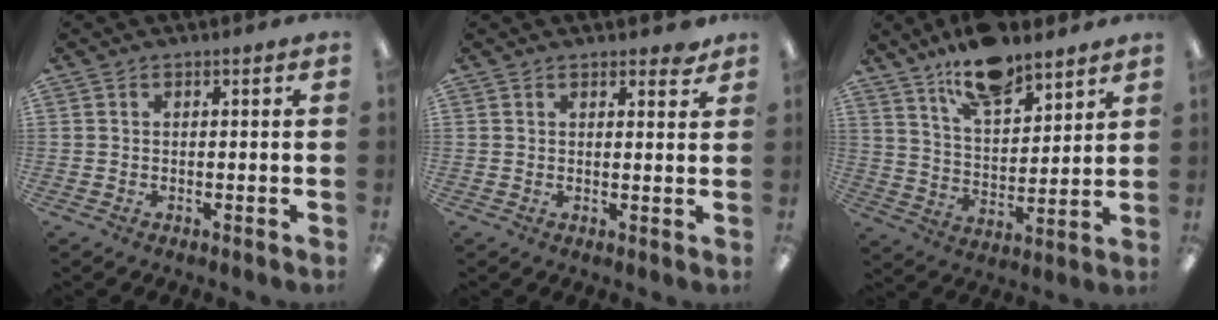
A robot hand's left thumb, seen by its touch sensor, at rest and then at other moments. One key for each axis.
{"total": 2.0, "fx": 1.6, "fy": 0.9, "fz": 0.7, "tx": 0.000, "ty": -0.006, "tz": 0.027}
{"total": 13.2, "fx": 10.6, "fy": 4.9, "fz": 6.0, "tx": -0.100, "ty": -0.057, "tz": 0.191}